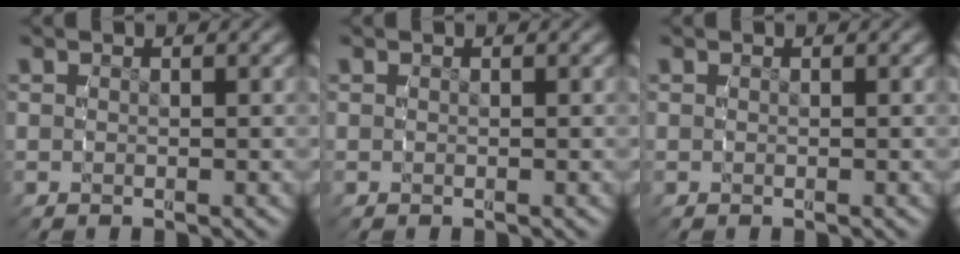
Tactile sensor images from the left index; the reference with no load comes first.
{"total": 0.0}
{"total": 0.0}